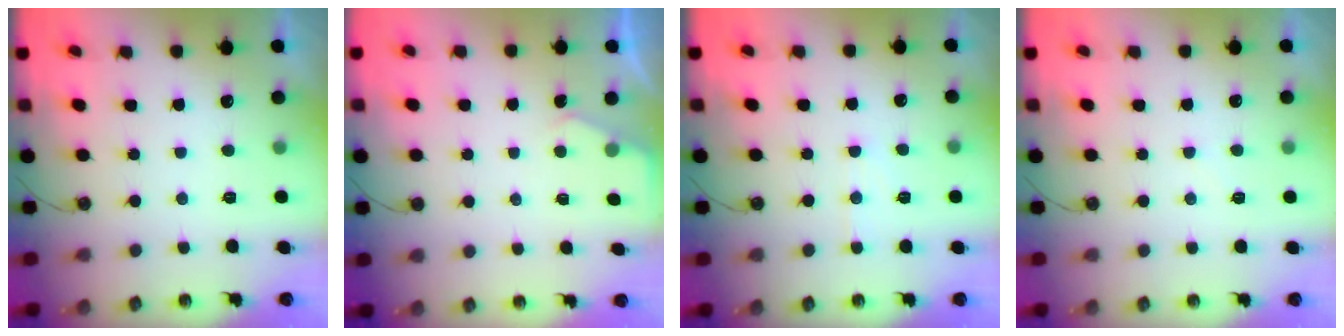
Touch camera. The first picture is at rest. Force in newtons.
{"total": 3.0, "press": 2.9, "slide": 0.5}
{"total": 5.4, "press": 5.4, "slide": 0.5}
{"total": 5.2, "press": 5.2, "slide": 0.4}